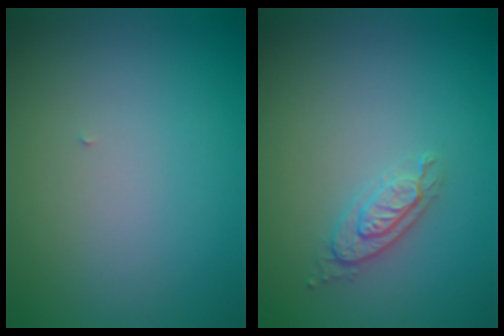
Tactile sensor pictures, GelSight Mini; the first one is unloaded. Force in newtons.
{"total": 2.1, "press": 2.0, "slide": 0.6}